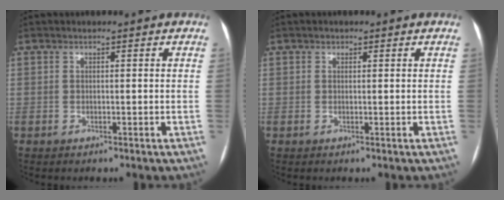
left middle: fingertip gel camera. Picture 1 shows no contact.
{"total": 0.6, "force": [0.3, 0.5, 0.1], "torque": [0.001, -0.001, 0.003]}